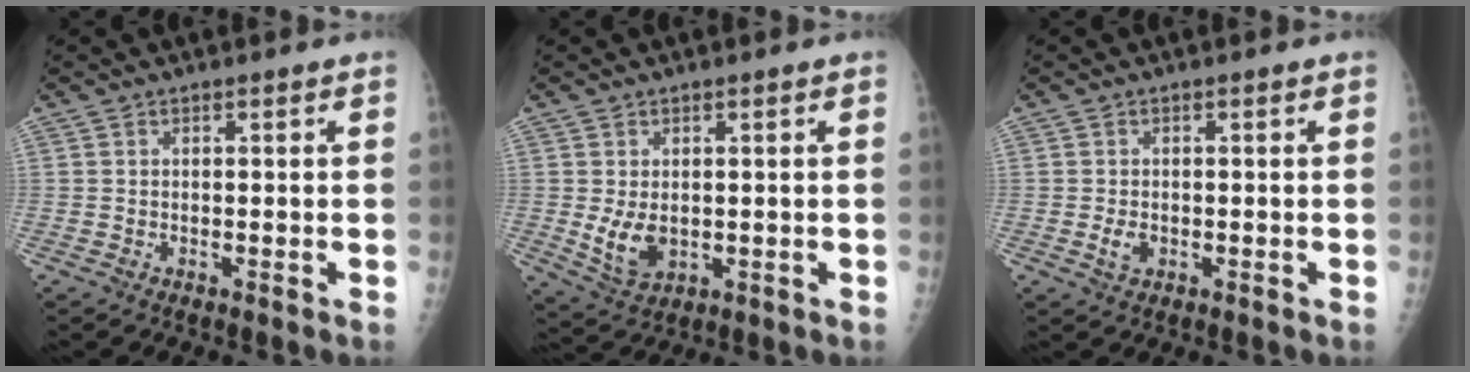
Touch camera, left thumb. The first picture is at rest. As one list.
[{"total": 5.6, "force": [-0.1, 3.8, 4.1], "torque": [-0.067, -0.012, 0.013]}, {"total": 2.2, "force": [-0.5, 1.5, 1.5], "torque": [-0.027, -0.001, -0.008]}]